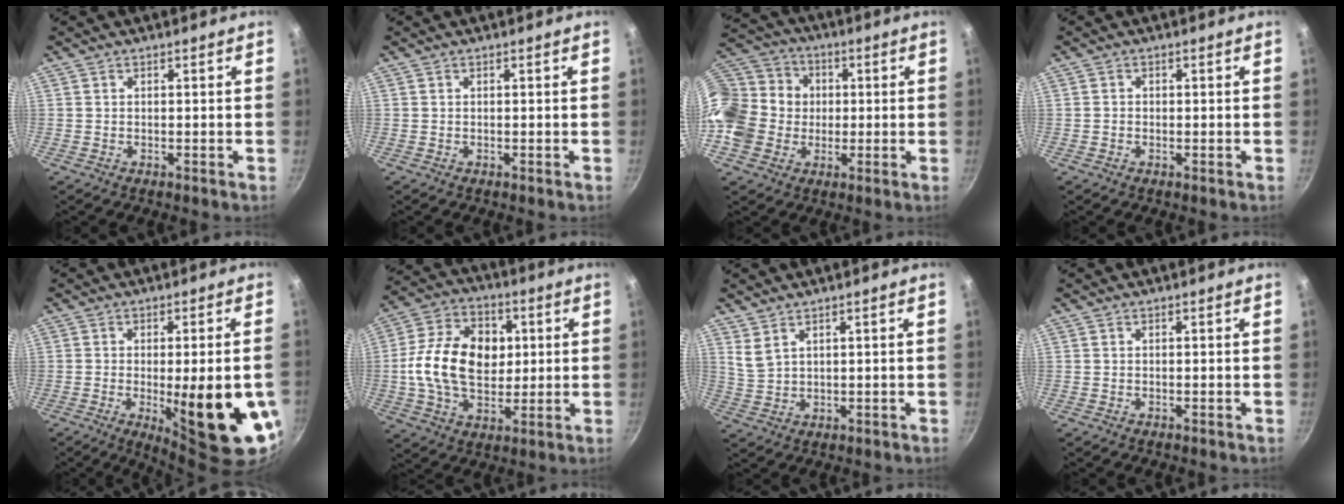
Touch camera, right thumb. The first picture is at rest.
{"total": 0.0}
{"total": 17.3, "force": [-0.4, 15.3, 8.0], "torque": [-0.150, 0.036, -0.009]}
{"total": 0.8, "force": [-0.2, 0.7, 0.2], "torque": [-0.003, 0.003, -0.005]}
{"total": 17.6, "force": [-4.2, 4.7, 16.5], "torque": [-0.196, -0.002, -0.042]}
{"total": 17.4, "force": [1.4, 12.2, 12.3], "torque": [-0.193, 0.013, 0.014]}
{"total": 3.2, "force": [2.2, 1.5, 1.7], "torque": [-0.031, -0.015, 0.054]}
{"total": 0.0}